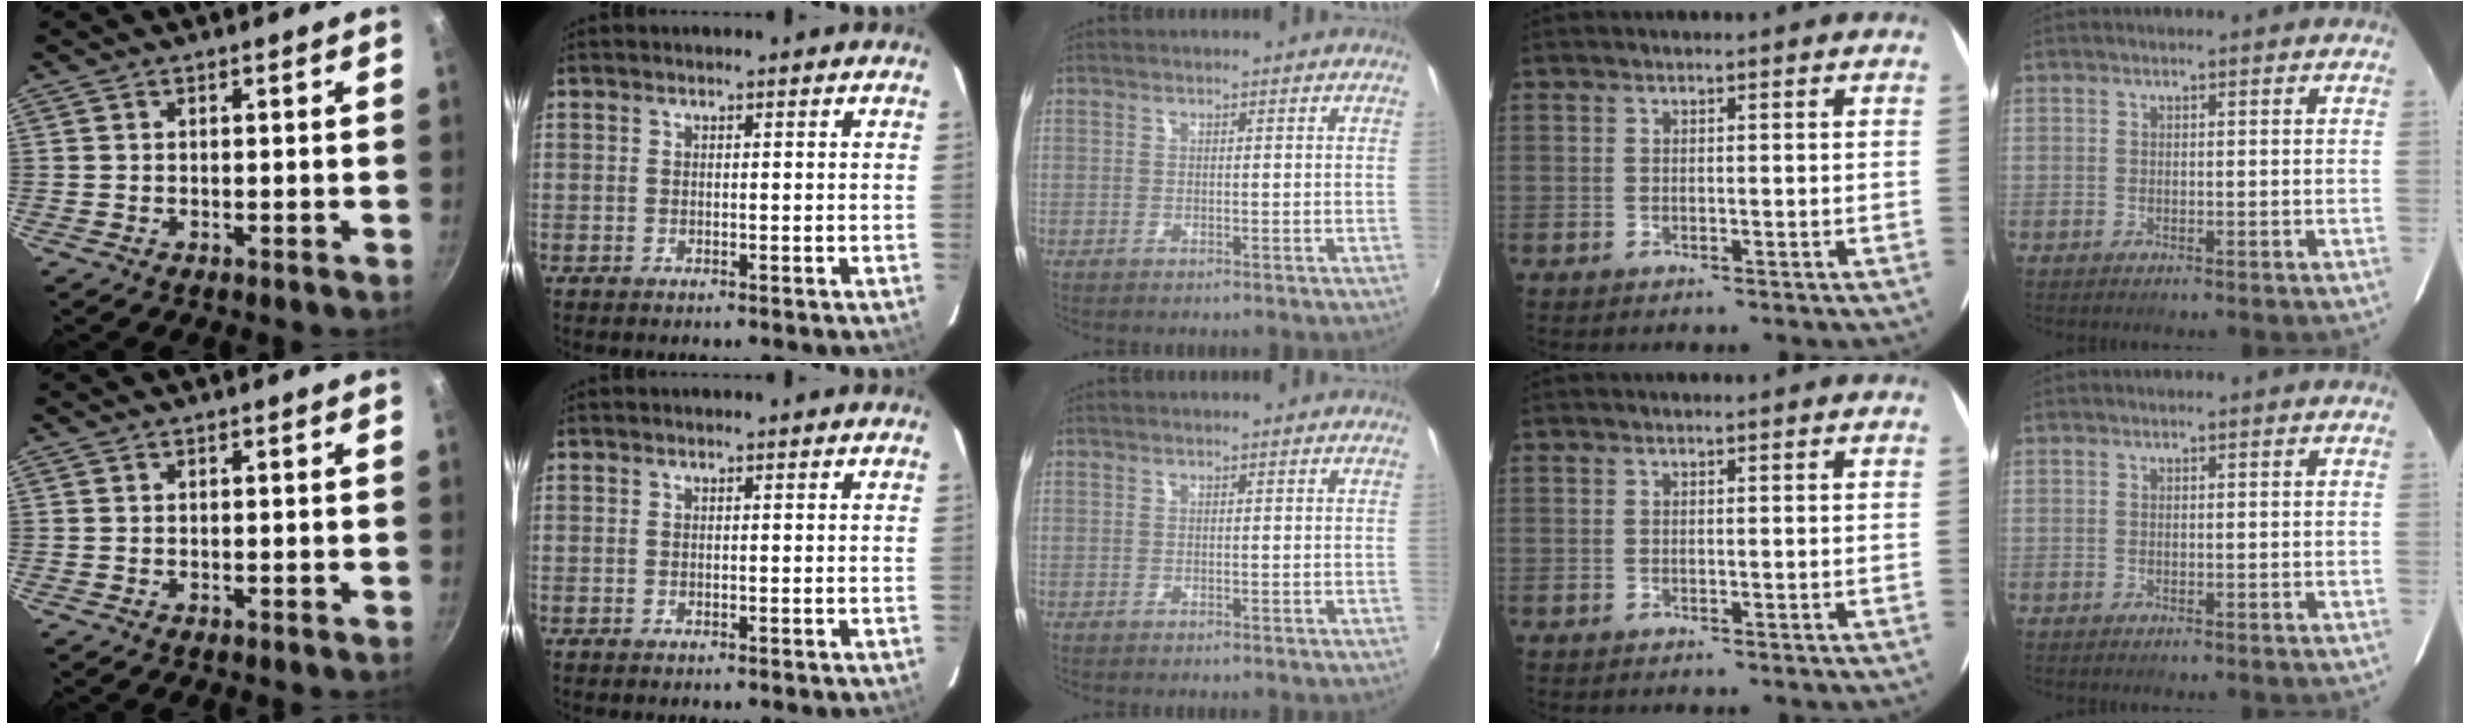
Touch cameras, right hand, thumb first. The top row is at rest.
{}